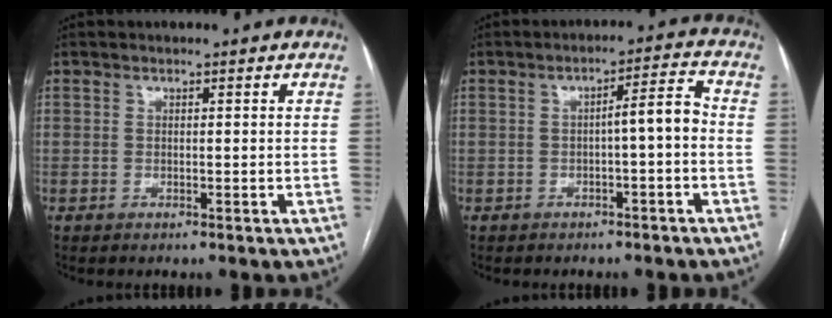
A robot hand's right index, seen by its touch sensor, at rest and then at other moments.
{"total": 4.6, "force": [-0.9, 0.4, 4.5], "torque": [-0.062, 0.018, -0.013]}